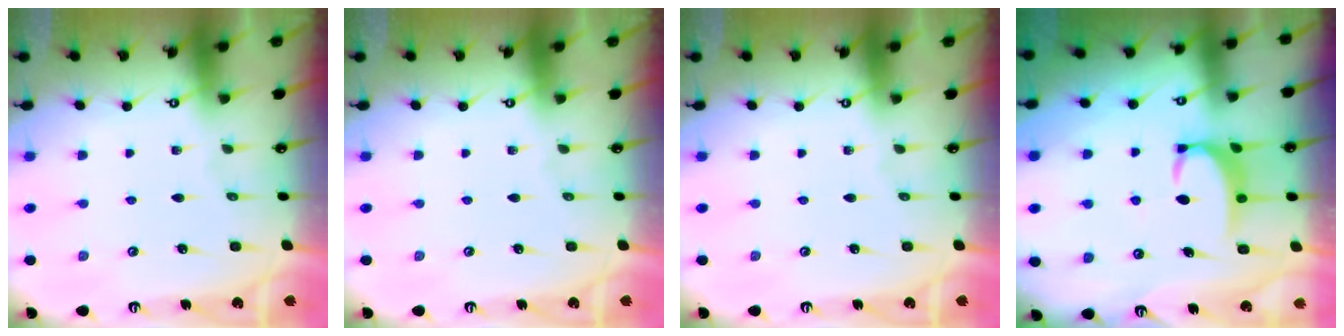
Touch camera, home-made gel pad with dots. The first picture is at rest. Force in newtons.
{"total": 0.0}
{"total": 0.0}
{"total": 3.7, "press": 3.7, "slide": 0.4}